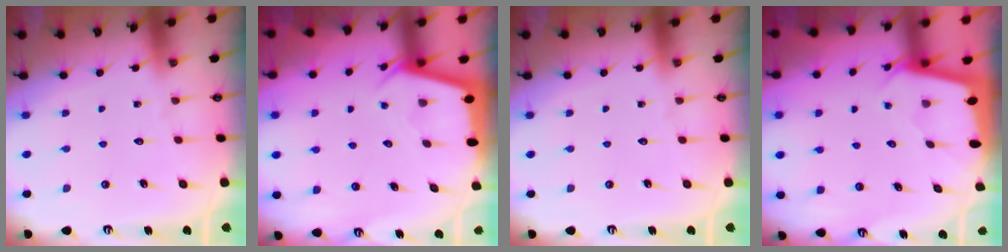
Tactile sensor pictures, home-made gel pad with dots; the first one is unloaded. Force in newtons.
{"total": 2.9, "press": 2.9, "slide": 0.3}
{"total": 0.0}
{"total": 2.0, "press": 2.0, "slide": 0.3}